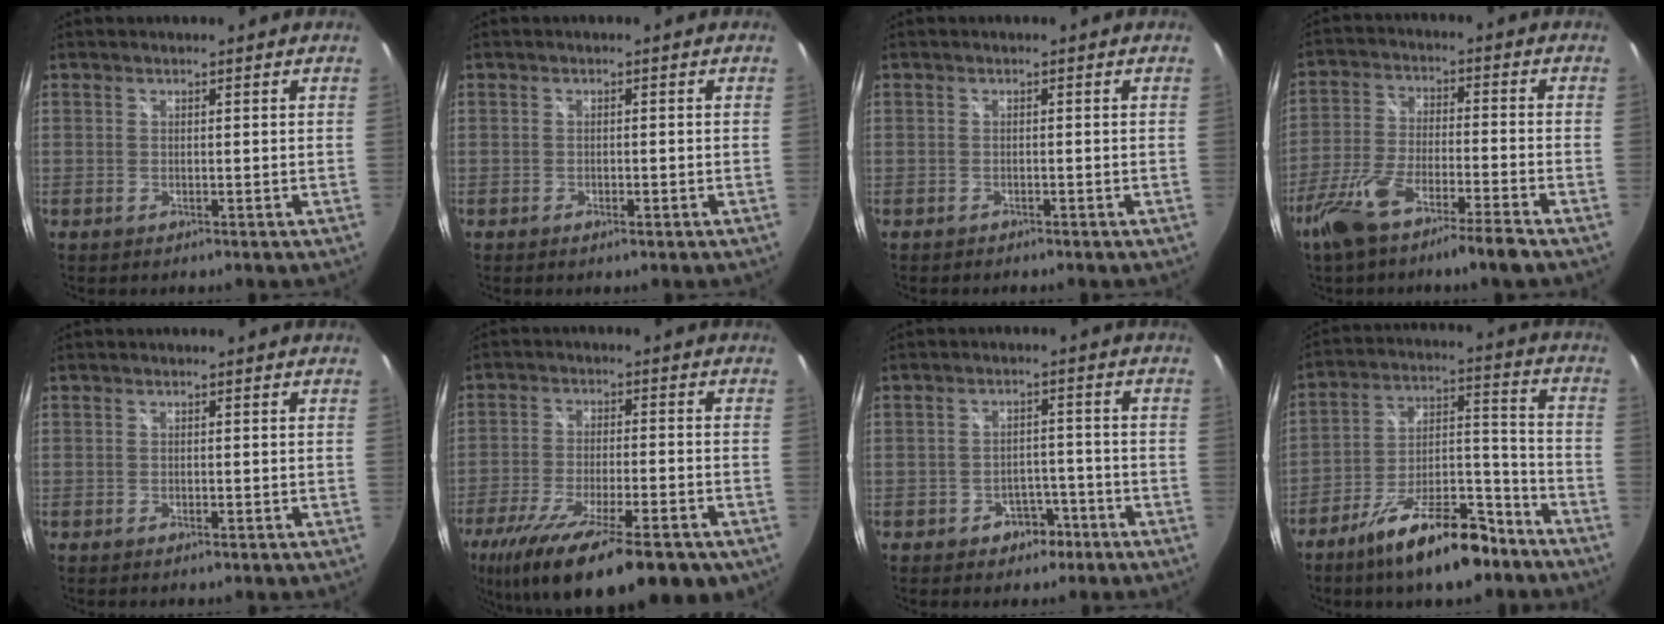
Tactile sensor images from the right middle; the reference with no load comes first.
{"total": 1.1, "force": [-0.7, 0.4, 0.8], "torque": [-0.013, -0.003, -0.012]}
{"total": 0.9, "force": [-0.8, 0.3, 0.1], "torque": [-0.007, -0.003, -0.014]}
{"total": 11.4, "force": [-8.1, 1.1, 7.9], "torque": [-0.174, -0.019, -0.153]}
{"total": 0.8, "force": [-0.5, 0.3, 0.5], "torque": [-0.008, -0.002, -0.009]}
{"total": 22.4, "force": [-14.9, 6.2, 15.5], "torque": [-0.285, -0.068, -0.230]}
{"total": 5.0, "force": [-3.1, 3.4, 1.8], "torque": [-0.040, 0.011, -0.036]}
{"total": 17.8, "force": [-12.3, 6.1, 11.3], "torque": [-0.192, 0.013, -0.194]}